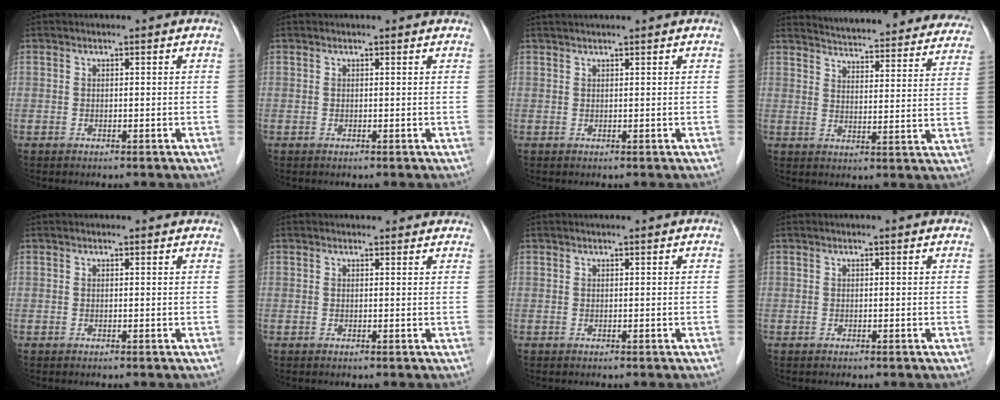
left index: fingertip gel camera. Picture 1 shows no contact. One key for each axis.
{"total": 1.6, "fx": 1.5, "fy": 0.2, "fz": 0.3, "tx": -0.013, "ty": 0.016, "tz": 0.014}
{"total": 3.4, "fx": 3.0, "fy": 0.0, "fz": 1.5, "tx": -0.015, "ty": 0.033, "tz": 0.047}
{"total": 28.0, "fx": 26.4, "fy": 4.7, "fz": 8.1, "tx": -0.117, "ty": -0.057, "tz": 0.312}
{"total": 2.6, "fx": 2.5, "fy": 0.5, "fz": 0.5, "tx": -0.012, "ty": 0.016, "tz": 0.022}
{"total": 3.8, "fx": 3.6, "fy": 1.2, "fz": 0.6, "tx": -0.003, "ty": 0.015, "tz": 0.033}
{"total": 1.0, "fx": 0.8, "fy": 0.0, "fz": 0.5, "tx": -0.010, "ty": 0.005, "tz": 0.015}
{"total": 0.9, "fx": 0.8, "fy": 0.1, "fz": 0.2, "tx": -0.007, "ty": 0.016, "tz": 0.011}